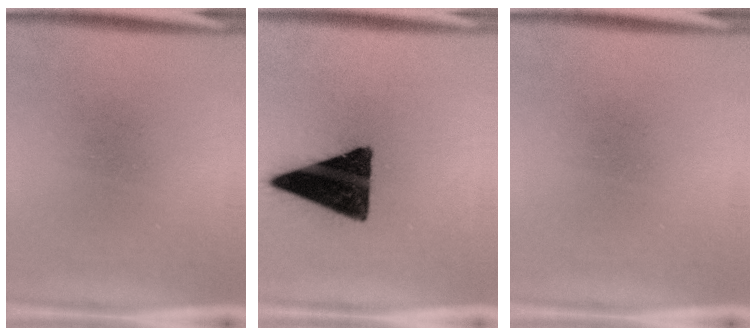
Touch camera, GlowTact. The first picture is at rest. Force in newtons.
{"total": 16.1}
{"total": 0.0}